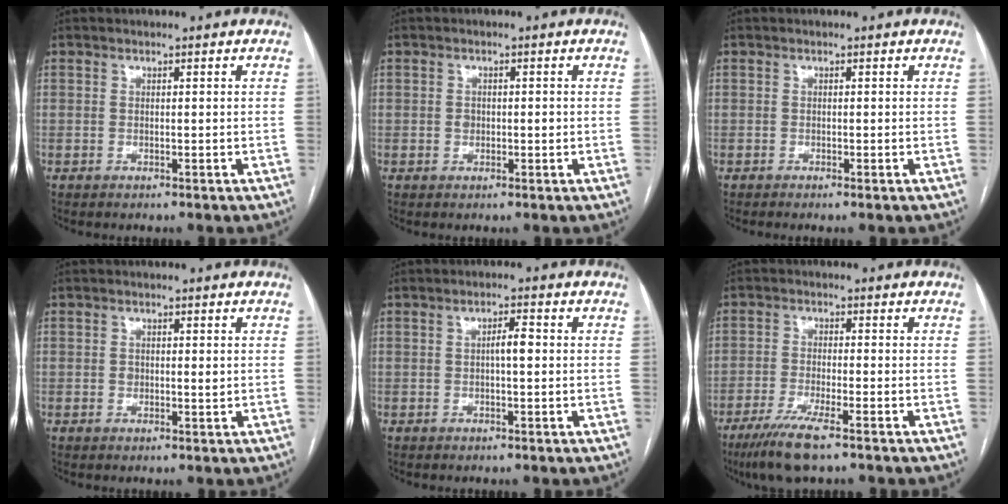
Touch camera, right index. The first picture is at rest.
{"total": 1.8, "force": [-0.1, 1.3, 1.3], "torque": [-0.021, 0.004, 0.001]}
{"total": 0.5, "force": [-0.3, -0.1, 0.4], "torque": [-0.008, 0.000, -0.006]}
{"total": 2.1, "force": [0.1, 1.1, 1.7], "torque": [-0.028, -0.001, 0.002]}
{"total": 2.6, "force": [0.0, 0.5, 2.5], "torque": [-0.042, 0.004, -0.001]}
{"total": 7.5, "force": [-5.1, 0.4, 5.5], "torque": [-0.103, -0.019, -0.089]}